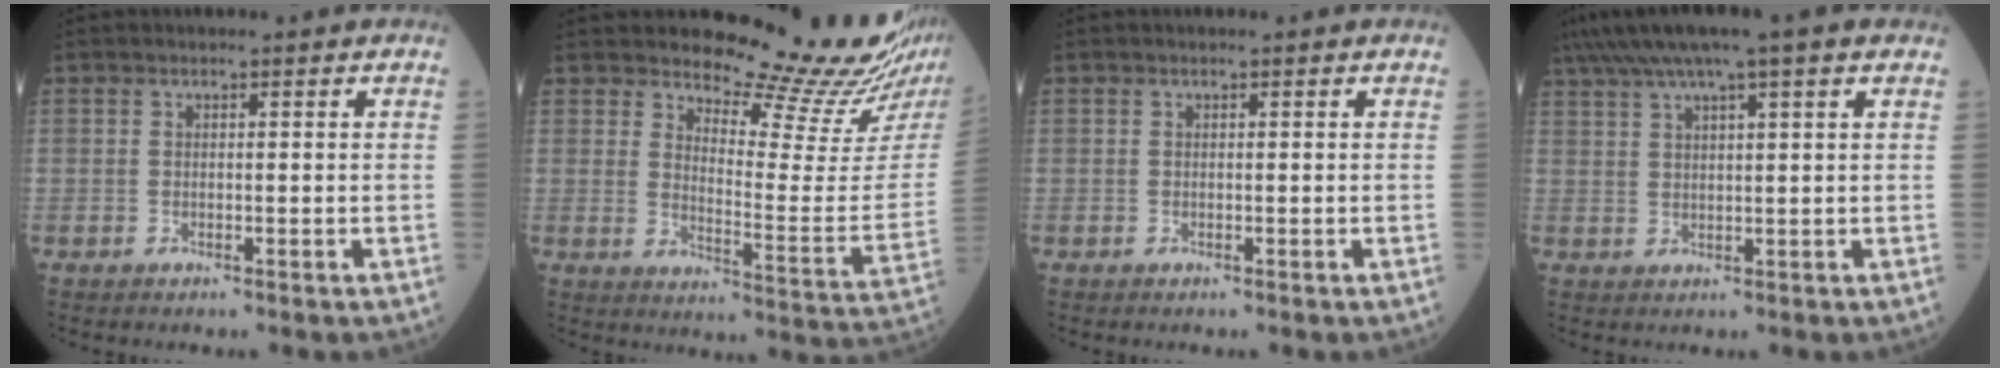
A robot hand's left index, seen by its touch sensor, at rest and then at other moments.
{"total": 16.4, "force": [15.4, 0.0, 5.4], "torque": [-0.082, -0.105, 0.187]}
{"total": 0.0}
{"total": 11.2, "force": [7.9, 0.7, 8.0], "torque": [-0.141, 0.048, 0.122]}